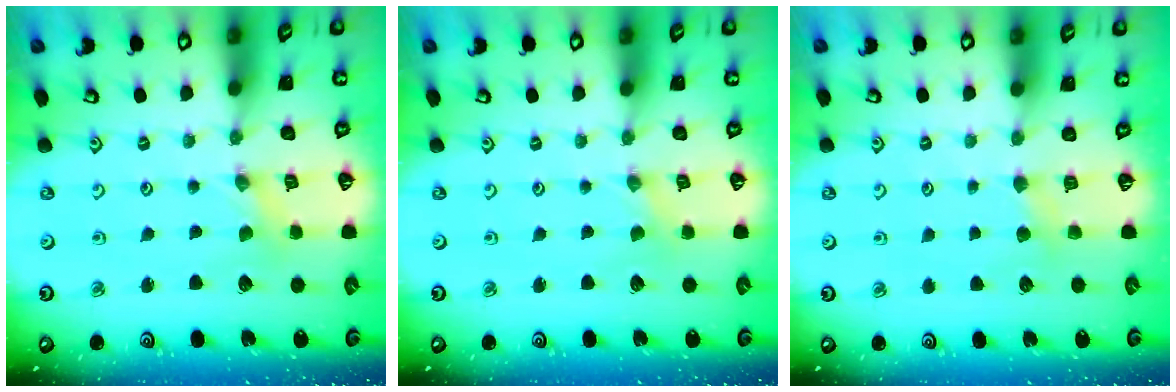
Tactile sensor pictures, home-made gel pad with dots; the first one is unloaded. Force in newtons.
{"total": 0.0}
{"total": 2.9, "press": 2.9, "slide": 0.5}